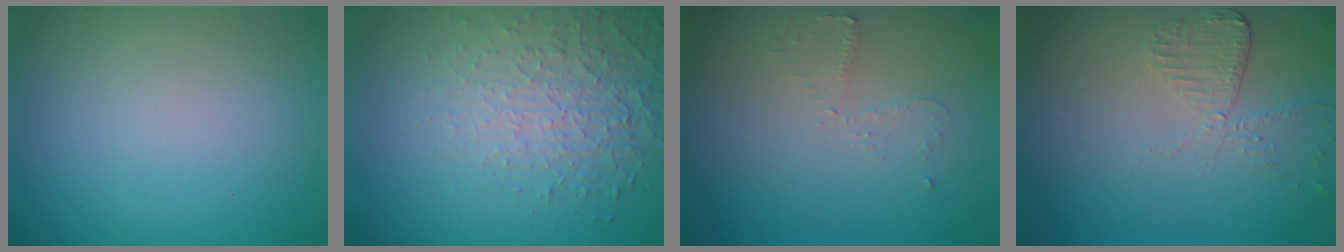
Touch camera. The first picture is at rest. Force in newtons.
{"total": 5.2, "press": 3.3, "slide": 3.9}
{"total": 1.6, "press": 1.5, "slide": 0.2}
{"total": 2.0, "press": 1.9, "slide": 0.6}